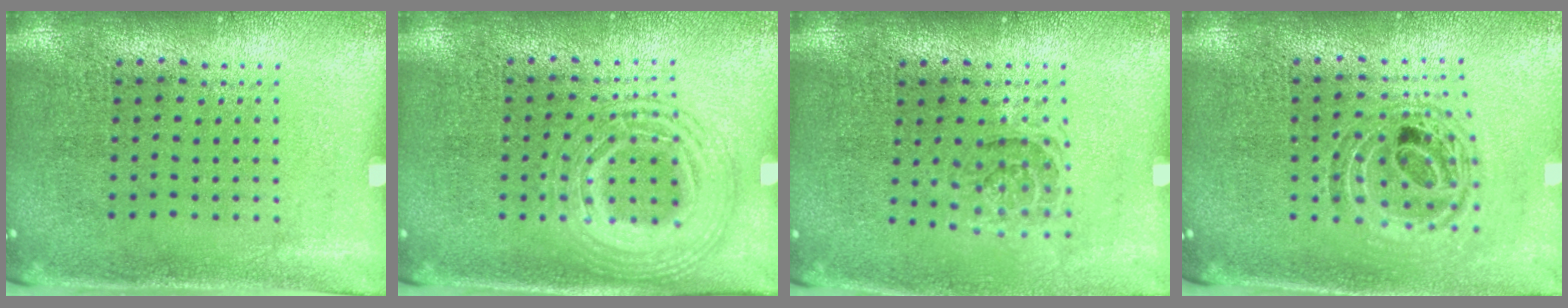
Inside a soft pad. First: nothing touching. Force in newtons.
{"total": 2.5, "press": 2.4, "slide": 0.2}
{"total": 1.1, "press": 1.0, "slide": 0.5}
{"total": 0.9, "press": 0.9, "slide": 0.2}